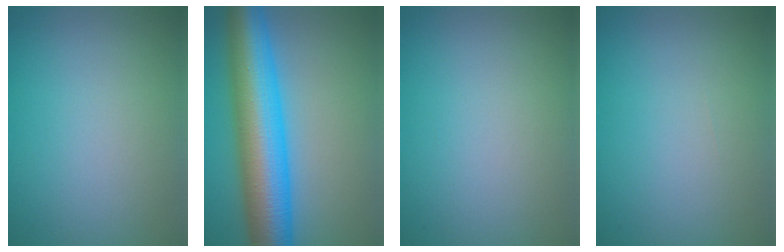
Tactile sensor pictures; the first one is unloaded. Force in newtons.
{"total": 11.6, "press": 11.6, "slide": 0.1}
{"total": 0.0}
{"total": 0.0}